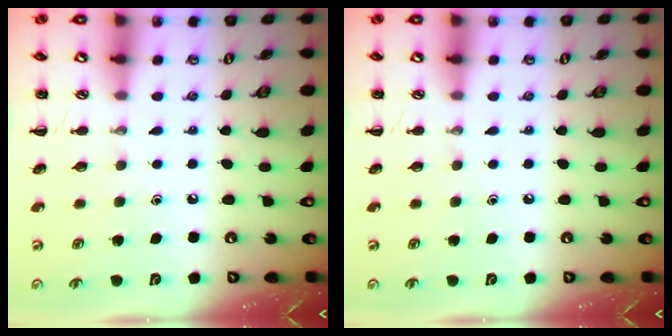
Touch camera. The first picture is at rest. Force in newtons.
{"total": 0.0}